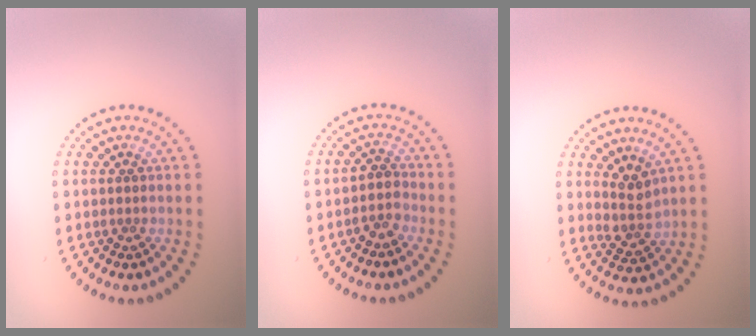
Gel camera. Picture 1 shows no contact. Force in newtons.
{"total": 2.0, "press": 1.6, "slide": 1.2}
{"total": 2.2, "press": 1.8, "slide": 1.3}